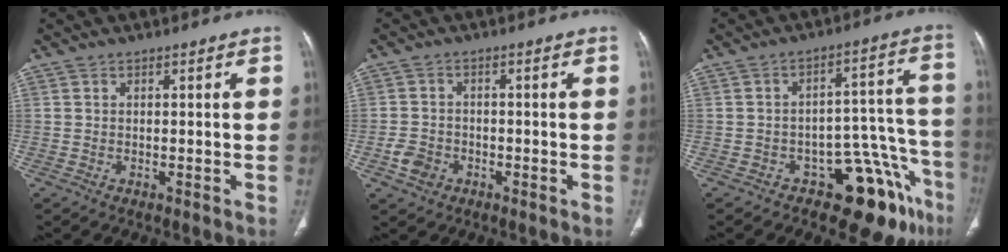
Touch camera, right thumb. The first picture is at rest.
{"total": 4.1, "force": [-1.7, 3.2, 1.7], "torque": [-0.024, 0.012, -0.029]}
{"total": 13.8, "force": [-9.2, 6.2, 8.2], "torque": [-0.040, 0.102, -0.128]}